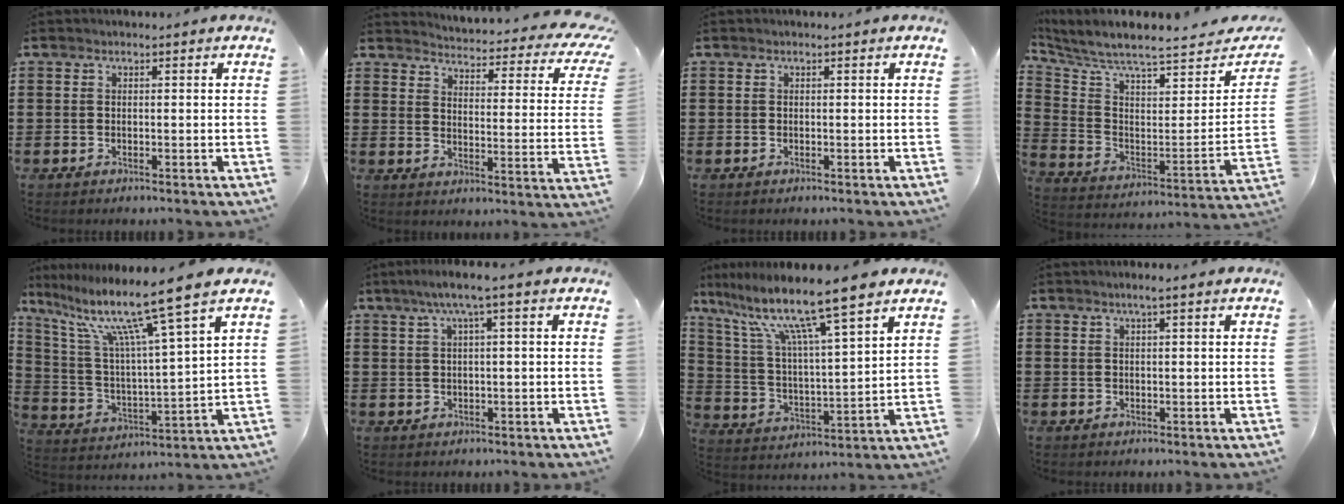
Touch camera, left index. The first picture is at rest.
{"total": 3.5, "force": [3.2, 0.1, 1.6], "torque": [-0.033, -0.038, 0.042]}
{"total": 0.0}
{"total": 5.8, "force": [5.3, 0.4, 2.5], "torque": [-0.080, -0.060, 0.086]}
{"total": 12.9, "force": [9.6, -0.2, 8.7], "torque": [-0.193, -0.052, 0.150]}
{"total": 3.5, "force": [1.2, -0.3, 3.3], "torque": [-0.065, 0.000, 0.017]}
{"total": 12.2, "force": [9.5, 0.2, 7.7], "torque": [-0.182, -0.051, 0.156]}
{"total": 1.5, "force": [0.8, 0.0, 1.3], "torque": [-0.024, 0.000, 0.014]}